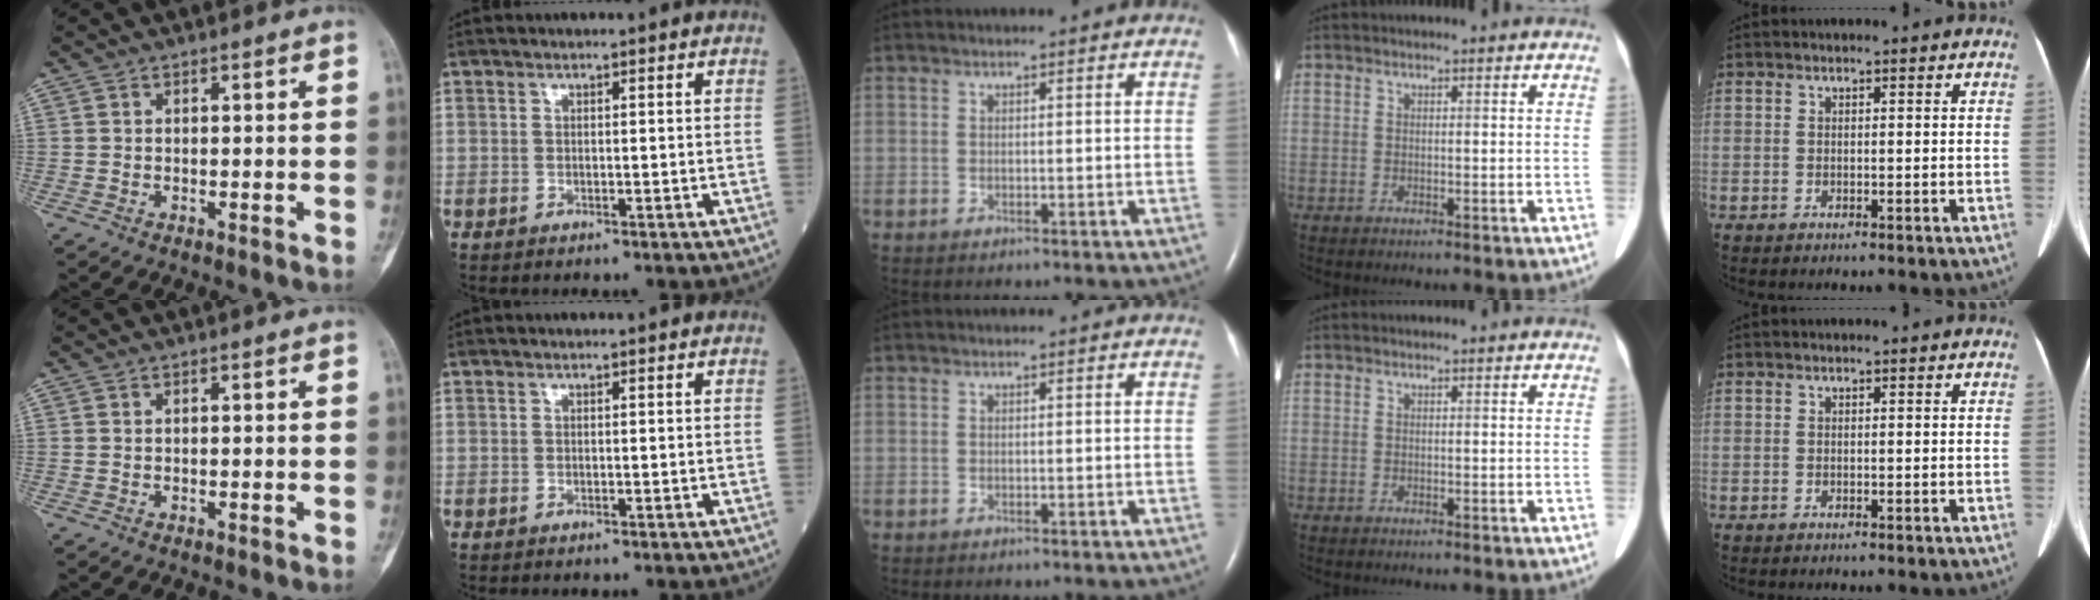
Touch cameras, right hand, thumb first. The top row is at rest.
{}